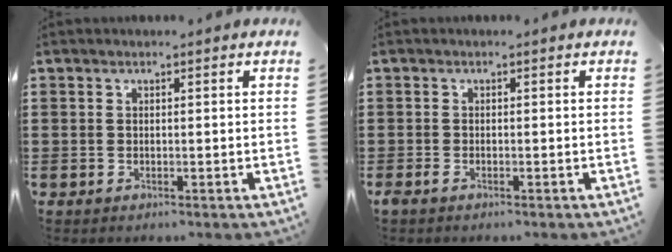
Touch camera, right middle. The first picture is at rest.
{"total": 0.7, "force": [-0.5, 0.1, 0.4], "torque": [-0.018, -0.009, -0.010]}